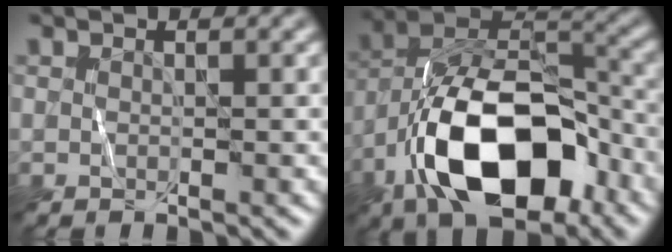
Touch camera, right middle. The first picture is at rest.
{"total": 13.4, "force": [-6.5, 6.7, 9.6], "torque": [-0.168, 0.010, -0.122]}